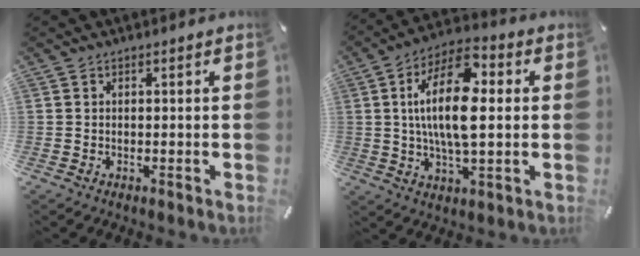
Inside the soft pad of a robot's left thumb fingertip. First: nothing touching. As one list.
[{"total": 16.2, "force": [2.1, 7.3, 14.3], "torque": [-0.279, -0.002, 0.032]}]